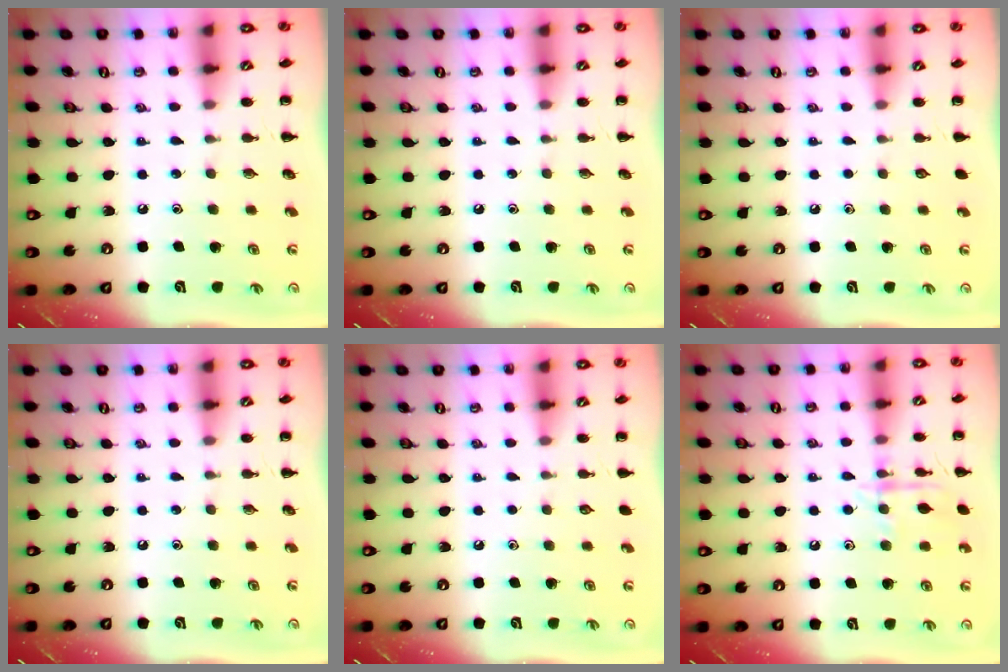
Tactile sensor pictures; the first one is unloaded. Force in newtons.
{"total": 0.0}
{"total": 0.0}
{"total": 0.0}
{"total": 0.0}
{"total": 11.1, "press": 11.1, "slide": 0.5}